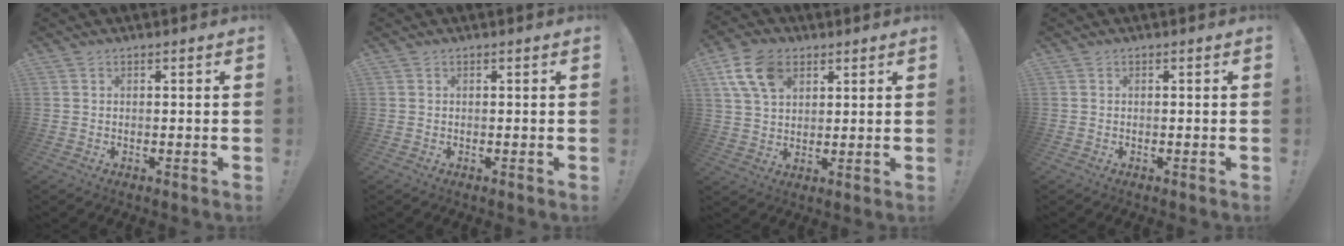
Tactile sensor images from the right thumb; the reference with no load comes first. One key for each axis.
{"total": 0.0}
{"total": 12.0, "fx": 5.6, "fy": 7.9, "fz": 7.1, "tx": -0.132, "ty": -0.006, "tz": 0.110}
{"total": 0.0}